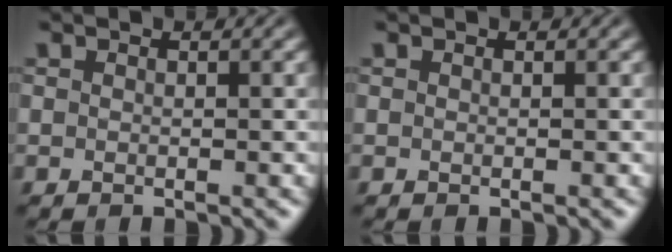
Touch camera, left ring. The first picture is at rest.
{"total": 0.0}